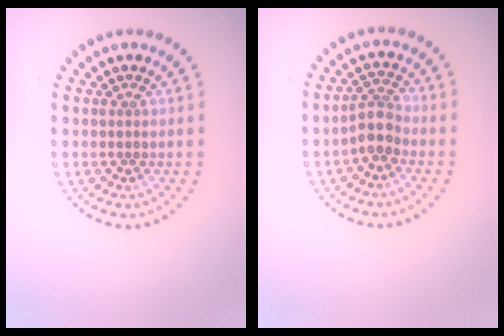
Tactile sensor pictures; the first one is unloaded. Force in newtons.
{"total": 2.5, "press": 2.1, "slide": 1.4}